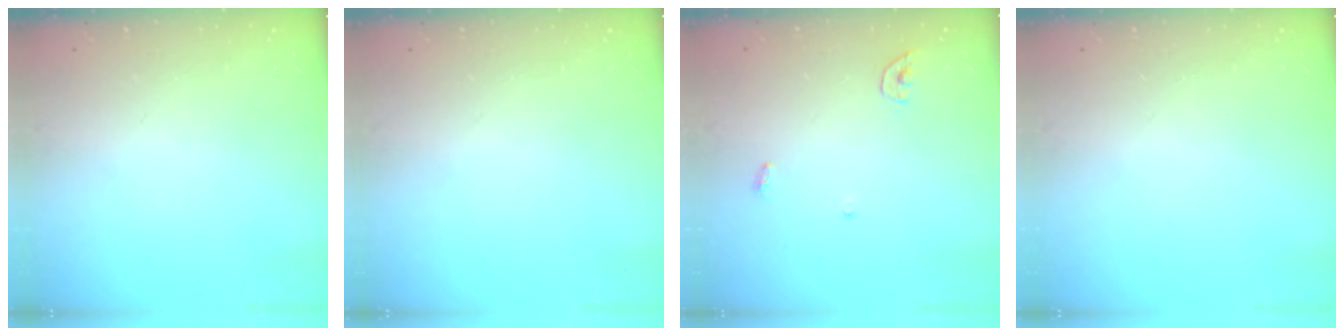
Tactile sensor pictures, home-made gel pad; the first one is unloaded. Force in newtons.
{"total": 0.0}
{"total": 3.5, "press": 3.5, "slide": 0.3}
{"total": 0.0}